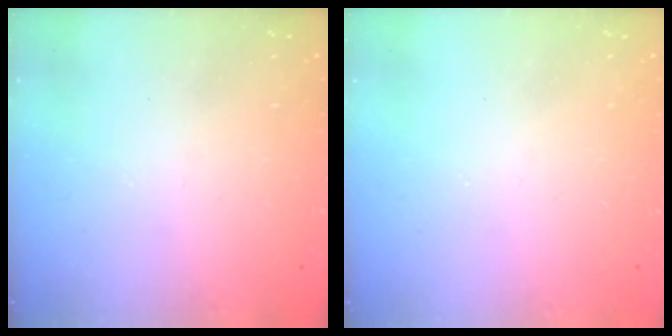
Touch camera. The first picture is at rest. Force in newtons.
{"total": 0.0}